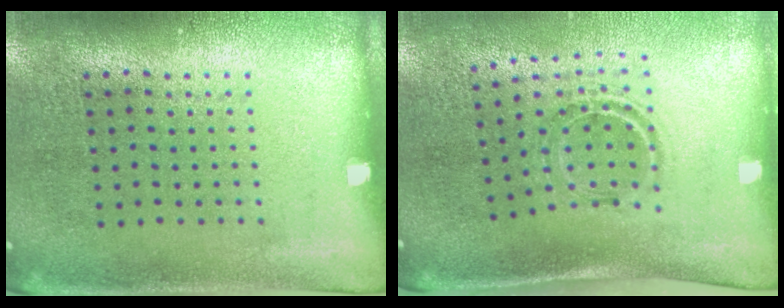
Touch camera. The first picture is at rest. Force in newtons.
{"total": 1.1, "press": 1.0, "slide": 0.4}